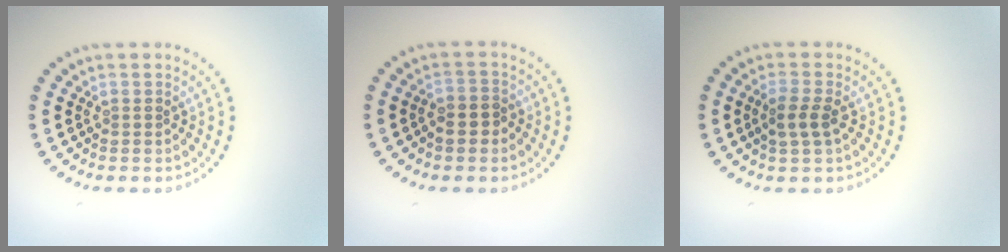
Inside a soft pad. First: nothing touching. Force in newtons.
{"total": 2.1, "press": 2.0, "slide": 0.8}
{"total": 2.0, "press": 2.0, "slide": 0.6}